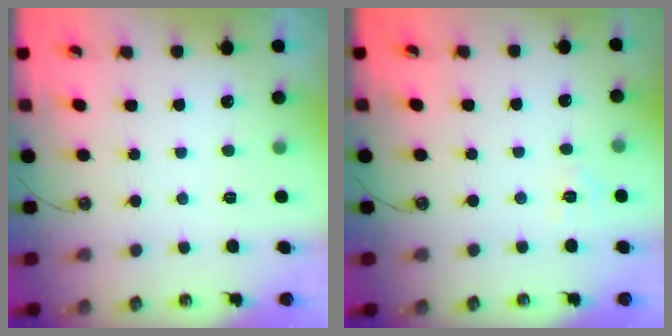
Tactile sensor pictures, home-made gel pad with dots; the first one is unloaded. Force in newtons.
{"total": 5.7, "press": 5.6, "slide": 0.7}